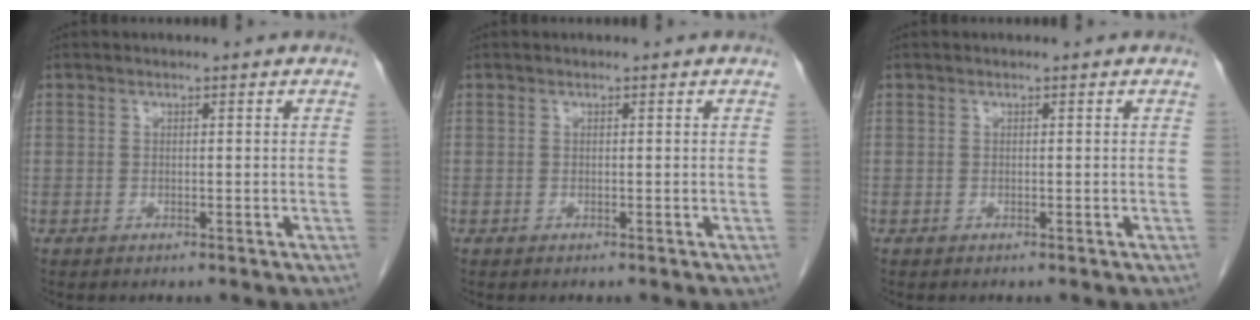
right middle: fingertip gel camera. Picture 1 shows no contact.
{"total": 0.0}
{"total": 0.0}